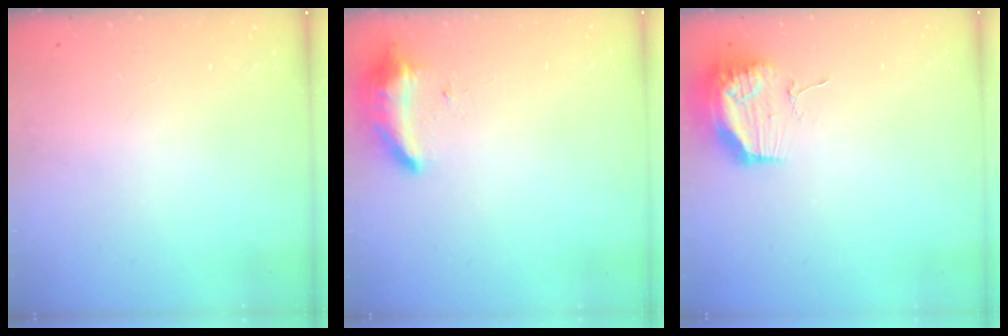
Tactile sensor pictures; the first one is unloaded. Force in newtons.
{"total": 9.1, "press": 8.7, "slide": 2.6}
{"total": 19.9, "press": 14.6, "slide": 13.6}